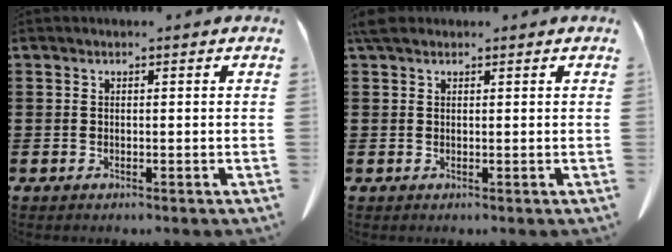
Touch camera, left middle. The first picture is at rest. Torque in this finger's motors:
{"motor_torque": [0.73, 0.69, -0.06, 0.00]}